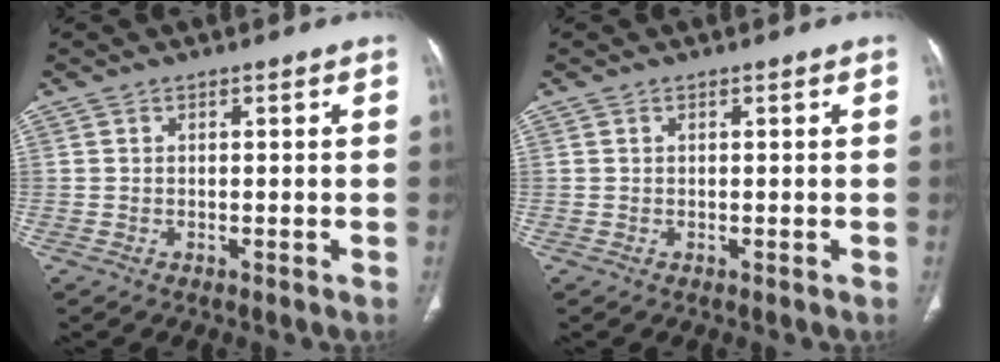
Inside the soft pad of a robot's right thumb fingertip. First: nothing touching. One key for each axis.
{"total": 0.0}